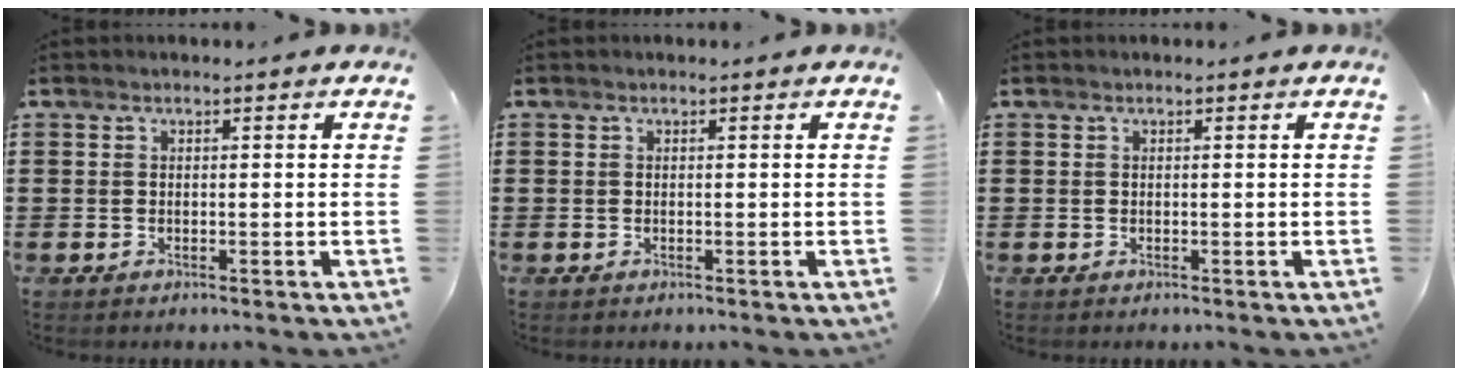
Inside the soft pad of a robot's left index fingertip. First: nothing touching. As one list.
[{"total": 0.0}, {"total": 0.0}]